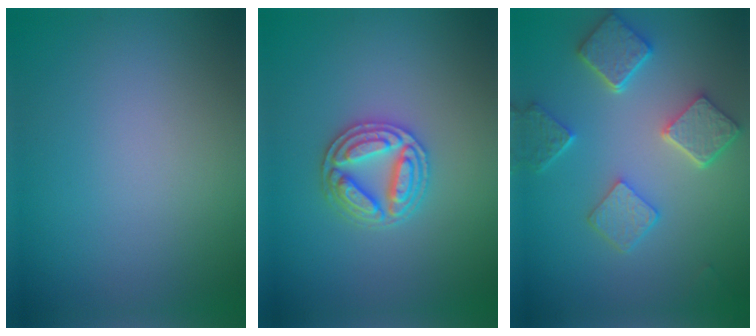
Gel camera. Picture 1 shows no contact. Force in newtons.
{"total": 3.6, "press": 3.5, "slide": 0.8}
{"total": 5.5, "press": 4.3, "slide": 3.3}